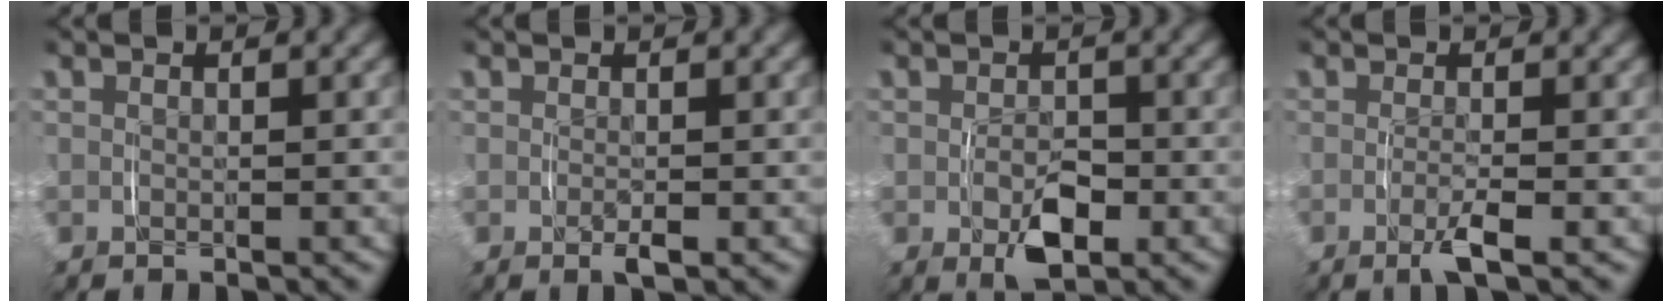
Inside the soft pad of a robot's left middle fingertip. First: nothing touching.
{"total": 1.0, "force": [-0.4, 0.2, 0.9], "torque": [-0.019, -0.002, -0.006]}
{"total": 3.5, "force": [-1.1, 2.0, 2.6], "torque": [-0.047, -0.014, -0.014]}
{"total": 2.0, "force": [-0.9, 0.2, 1.8], "torque": [-0.038, -0.008, -0.013]}